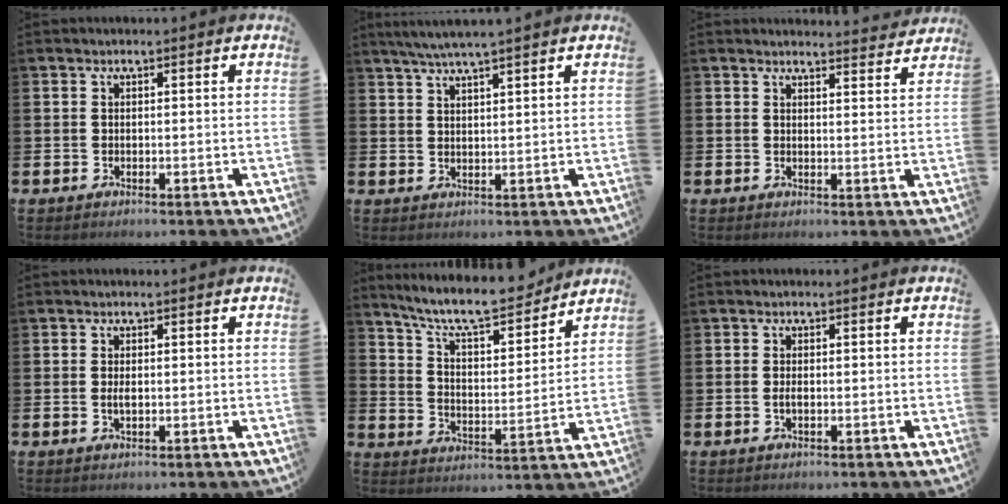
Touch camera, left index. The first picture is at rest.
{"total": 2.1, "force": [1.9, -0.1, 0.8], "torque": [-0.025, 0.002, 0.037]}
{"total": 3.2, "force": [3.1, 0.1, -0.1], "torque": [0.016, -0.029, 0.052]}
{"total": 1.4, "force": [0.0, 0.6, 1.3], "torque": [-0.024, 0.002, -0.002]}
{"total": 9.5, "force": [8.7, 1.6, 3.4], "torque": [-0.087, -0.065, 0.148]}
{"total": 1.1, "force": [-0.2, 0.4, 1.0], "torque": [-0.017, 0.000, -0.005]}